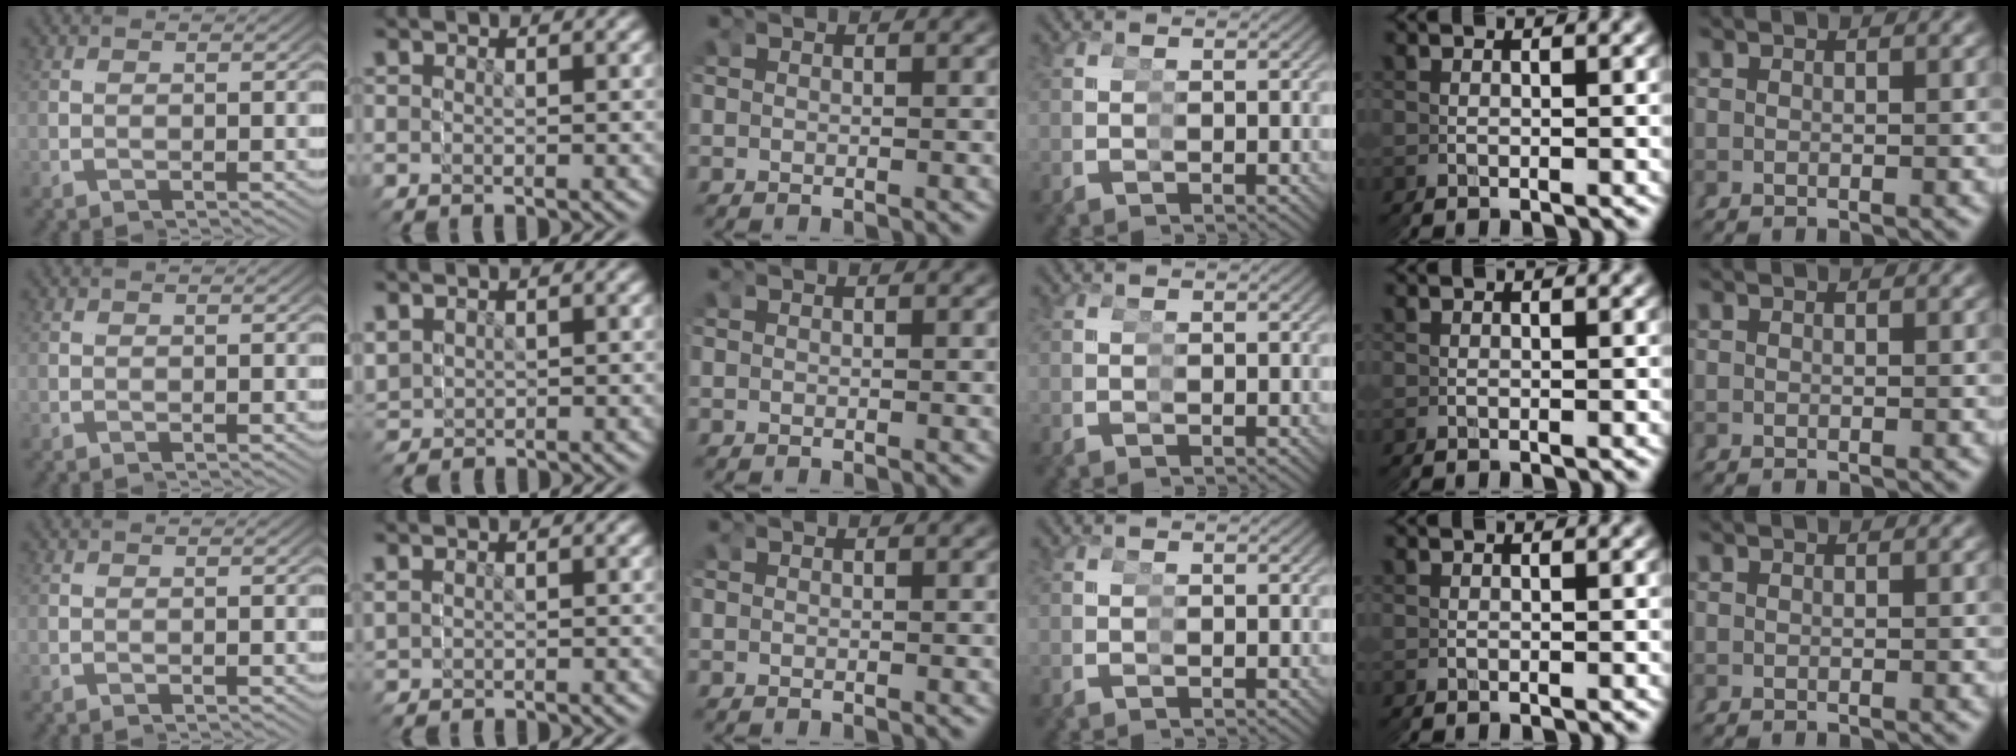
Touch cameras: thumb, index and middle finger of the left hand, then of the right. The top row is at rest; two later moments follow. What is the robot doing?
{"motion": "grasp_and_lifting", "object": "markers"}